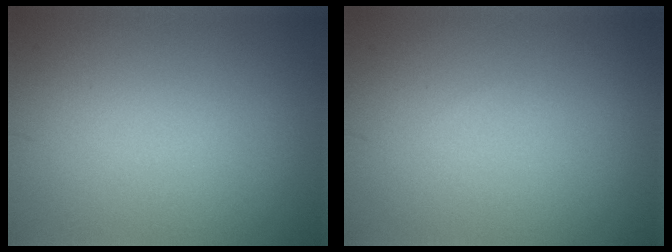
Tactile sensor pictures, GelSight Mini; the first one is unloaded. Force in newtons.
{"total": 0.0}